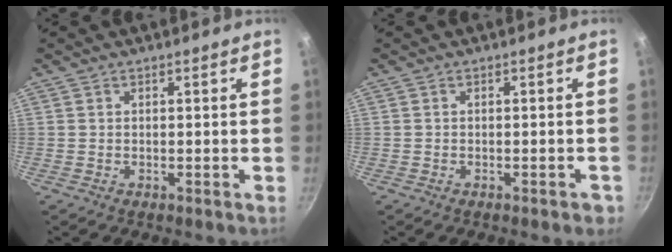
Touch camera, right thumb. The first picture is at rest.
{"total": 1.8, "force": [-1.0, 0.7, 1.3], "torque": [-0.013, 0.013, -0.006]}